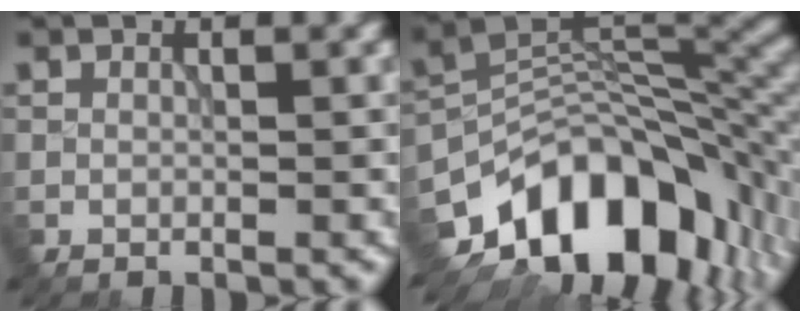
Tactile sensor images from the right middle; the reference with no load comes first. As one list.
[{"total": 13.3, "force": [-7.8, 7.2, 7.9], "torque": [-0.122, 0.006, -0.137]}]